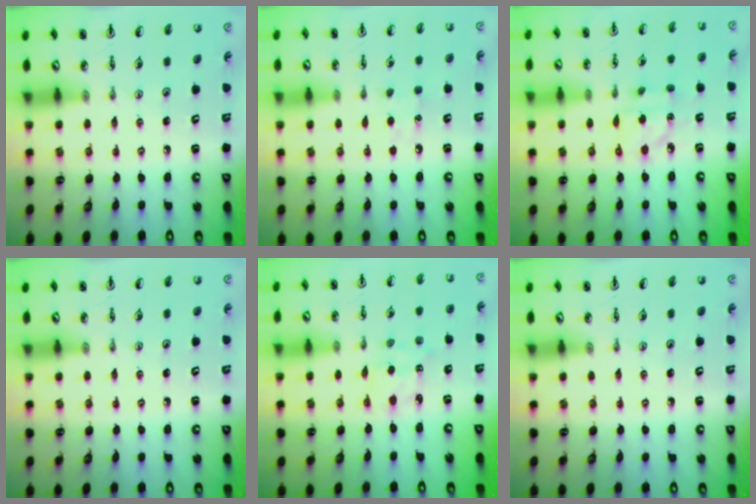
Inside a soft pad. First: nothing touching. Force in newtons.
{"total": 5.4, "press": 5.3, "slide": 0.7}
{"total": 4.9, "press": 4.9, "slide": 0.2}
{"total": 0.0}
{"total": 2.0, "press": 1.9, "slide": 0.6}
{"total": 0.0}